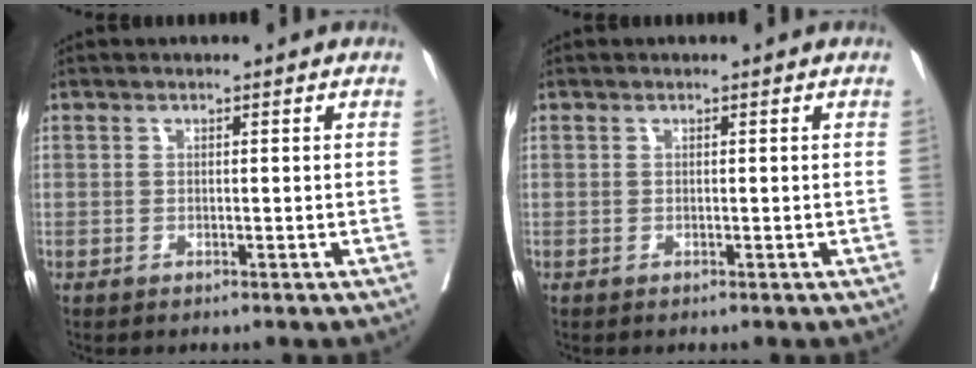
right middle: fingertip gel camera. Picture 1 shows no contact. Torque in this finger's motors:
{"motor_torque": [-0.02, -0.02, 0.00, 0.00]}